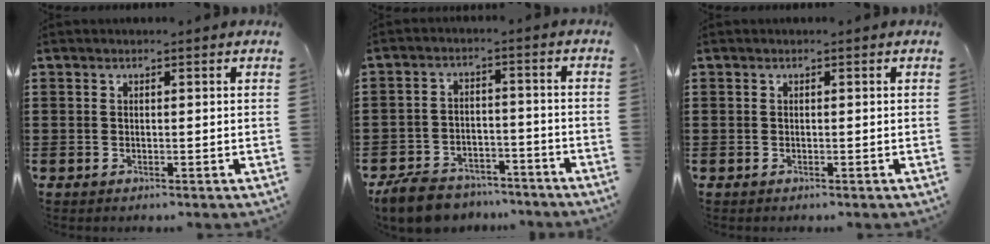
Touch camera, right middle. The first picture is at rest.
{"total": 6.2, "force": [-5.9, 1.6, 1.3], "torque": [-0.036, 0.012, -0.119]}
{"total": 0.0}